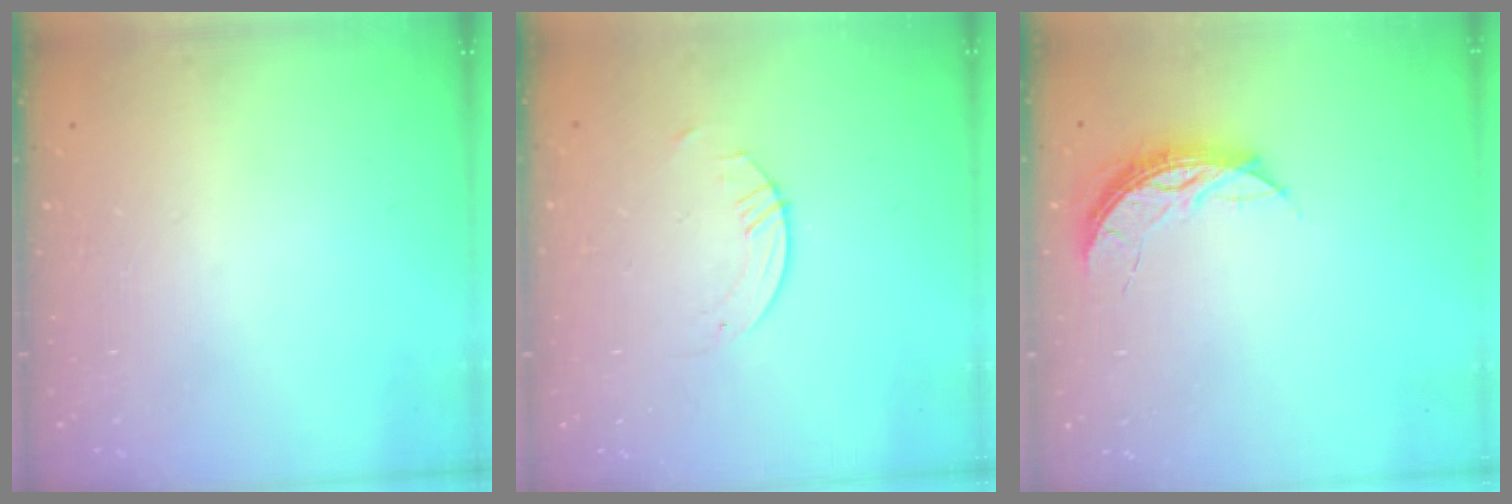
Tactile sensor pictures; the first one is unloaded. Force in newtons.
{"total": 0.8, "press": 0.8, "slide": 0.2}
{"total": 6.1, "press": 6.1, "slide": 0.4}